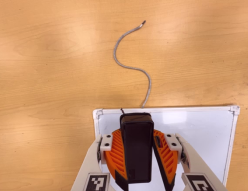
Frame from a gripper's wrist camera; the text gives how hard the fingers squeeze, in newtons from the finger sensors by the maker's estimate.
{"total": 9.0, "left": 9.2, "right": 8.8}